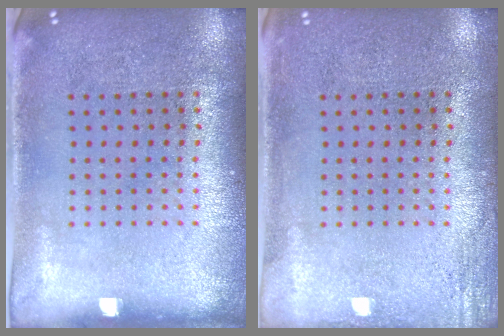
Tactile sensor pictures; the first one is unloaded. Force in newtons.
{"total": 1.8, "press": 1.8, "slide": 0.2}